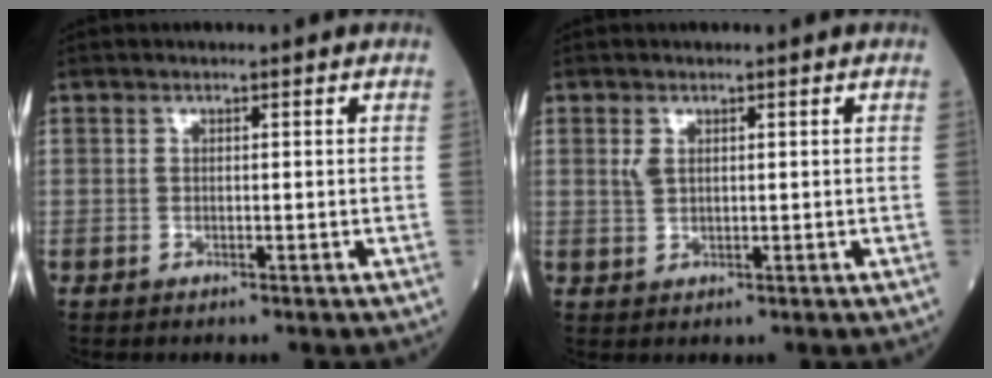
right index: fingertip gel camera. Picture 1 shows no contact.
{"total": 1.5, "force": [0.6, 0.8, 1.1], "torque": [-0.024, 0.001, 0.016]}